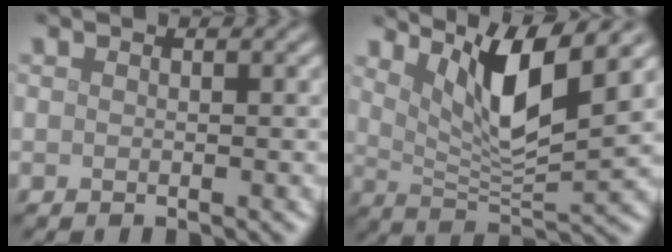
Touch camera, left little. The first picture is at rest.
{"total": 7.0, "force": [3.8, 1.5, 5.7], "torque": [-0.095, -0.007, 0.070]}